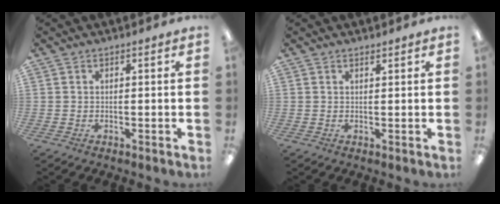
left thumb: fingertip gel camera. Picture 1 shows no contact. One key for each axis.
{"total": 0.9, "fx": 0.8, "fy": 0.2, "fz": 0.3, "tx": -0.007, "ty": 0.000, "tz": 0.015}